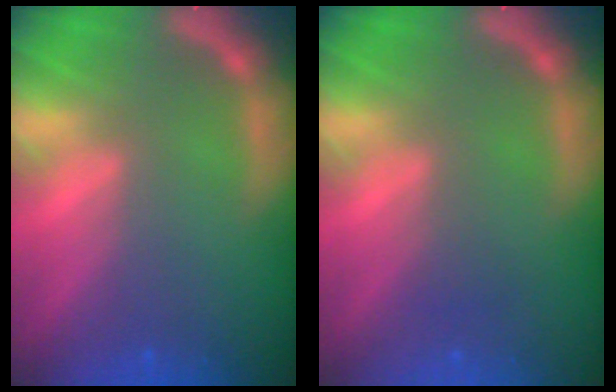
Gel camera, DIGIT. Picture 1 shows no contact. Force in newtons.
{"total": 1.0}